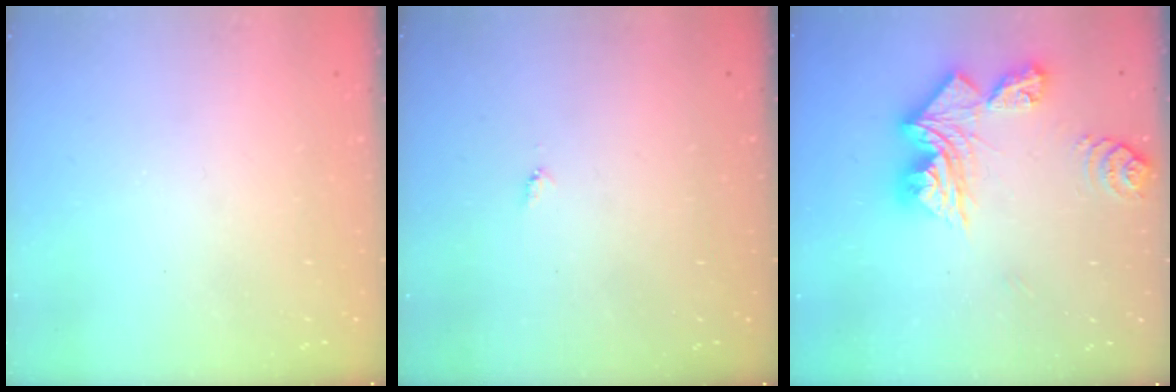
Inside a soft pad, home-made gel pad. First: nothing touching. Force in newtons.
{"total": 3.4, "press": 3.3, "slide": 0.5}
{"total": 16.6, "press": 16.5, "slide": 1.9}